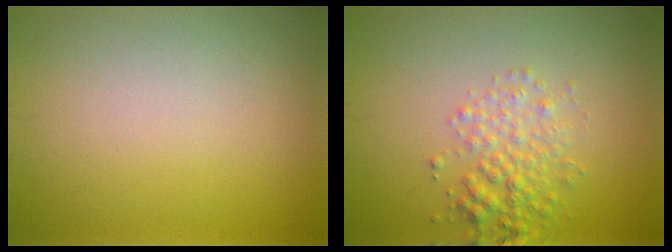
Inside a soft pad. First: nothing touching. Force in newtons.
{"total": 2.9, "press": 2.9, "slide": 0.1}